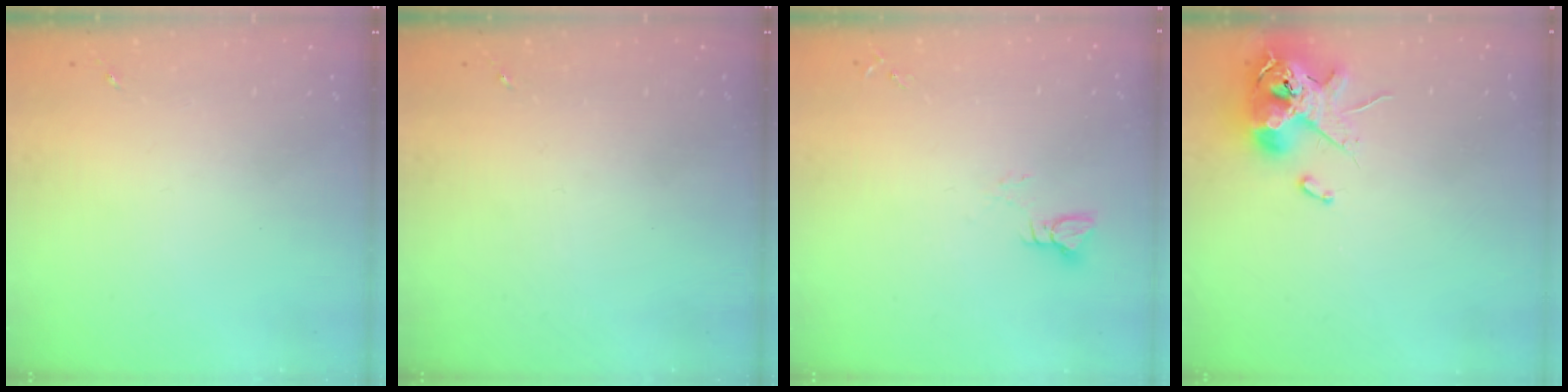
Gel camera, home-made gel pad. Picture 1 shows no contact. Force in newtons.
{"total": 0.0}
{"total": 3.0, "press": 3.0, "slide": 0.3}
{"total": 12.6, "press": 12.4, "slide": 2.1}